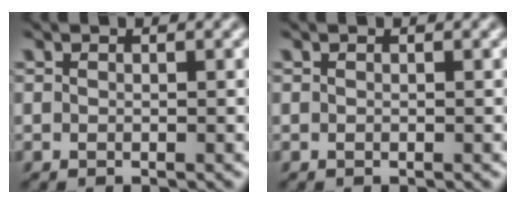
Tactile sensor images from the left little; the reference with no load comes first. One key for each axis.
{"total": 0.0}